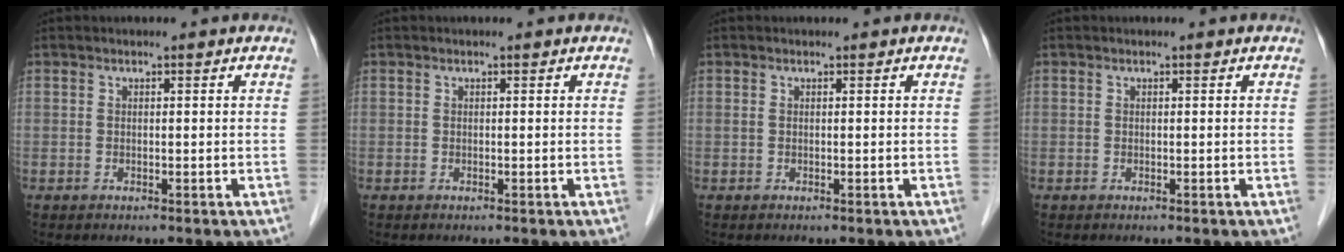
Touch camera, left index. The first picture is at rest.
{"total": 0.0}
{"total": 0.0}
{"total": 0.0}